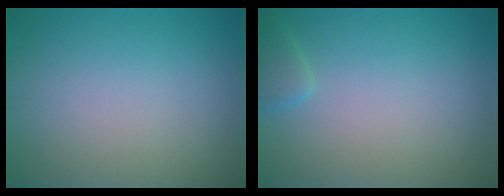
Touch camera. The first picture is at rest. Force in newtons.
{"total": 1.4, "press": 1.4, "slide": 0.1}